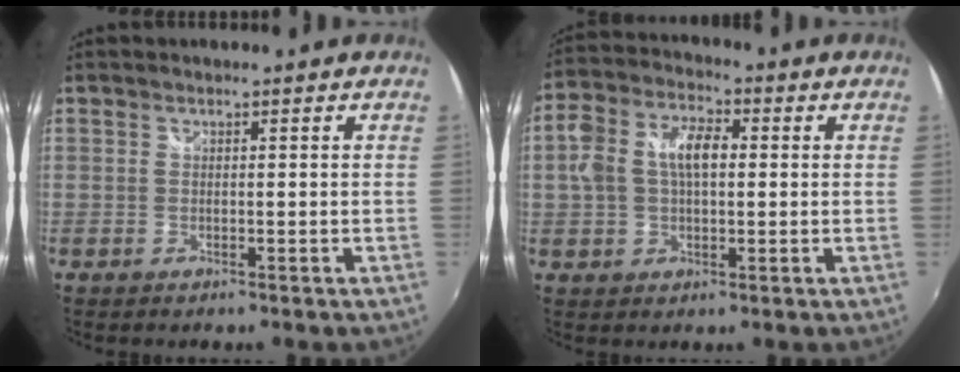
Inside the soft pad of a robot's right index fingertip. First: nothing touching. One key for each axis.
{"total": 9.8, "fx": 1.0, "fy": 6.0, "fz": 7.7, "tx": -0.156, "ty": 0.029, "tz": 0.019}